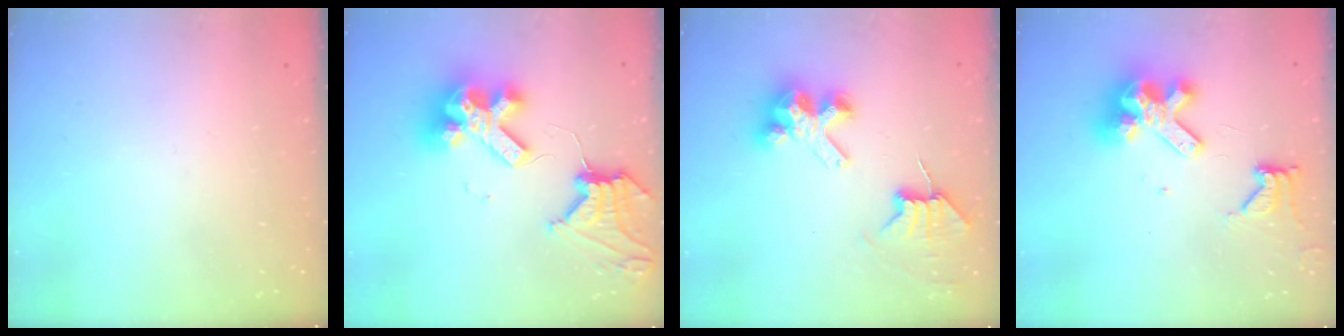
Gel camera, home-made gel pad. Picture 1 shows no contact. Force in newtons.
{"total": 16.6, "press": 16.5, "slide": 1.4}
{"total": 7.8, "press": 7.7, "slide": 1.0}
{"total": 13.3, "press": 13.2, "slide": 1.6}